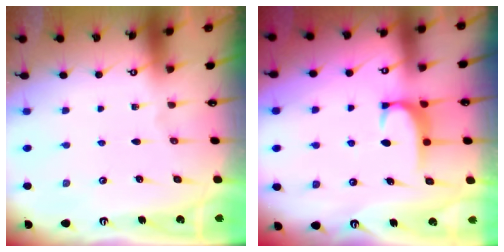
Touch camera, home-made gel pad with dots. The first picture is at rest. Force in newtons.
{"total": 1.6, "press": 1.5, "slide": 0.5}